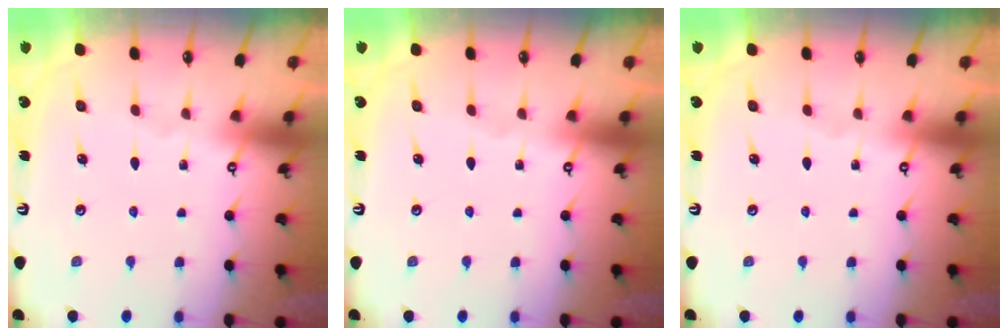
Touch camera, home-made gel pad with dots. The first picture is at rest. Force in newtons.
{"total": 0.0}
{"total": 0.0}